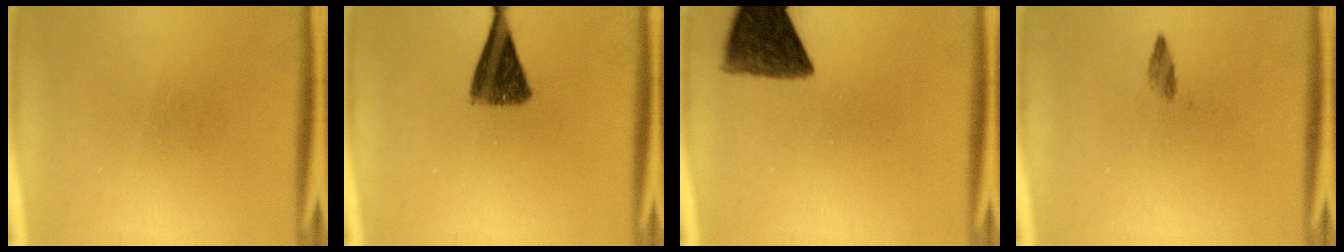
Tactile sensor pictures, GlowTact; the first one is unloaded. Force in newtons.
{"total": 9.4}
{"total": 10.4}
{"total": 1.4}